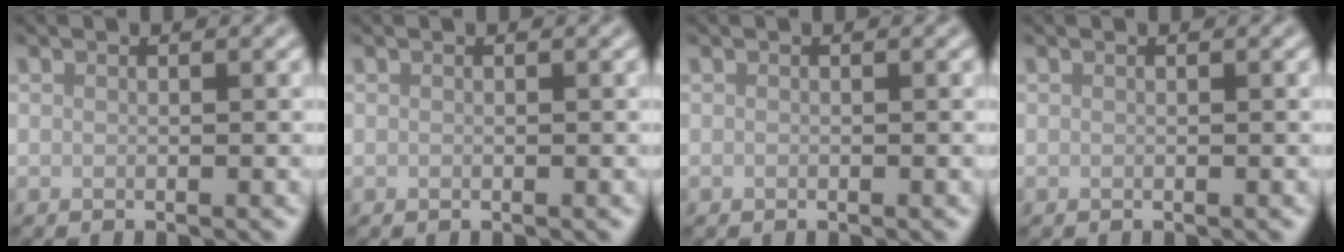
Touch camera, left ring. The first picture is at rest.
{"total": 0.0}
{"total": 0.0}
{"total": 0.0}